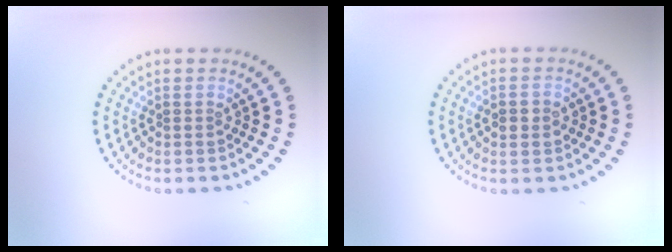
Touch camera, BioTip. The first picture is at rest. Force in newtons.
{"total": 2.1, "press": 2.1, "slide": 0.2}